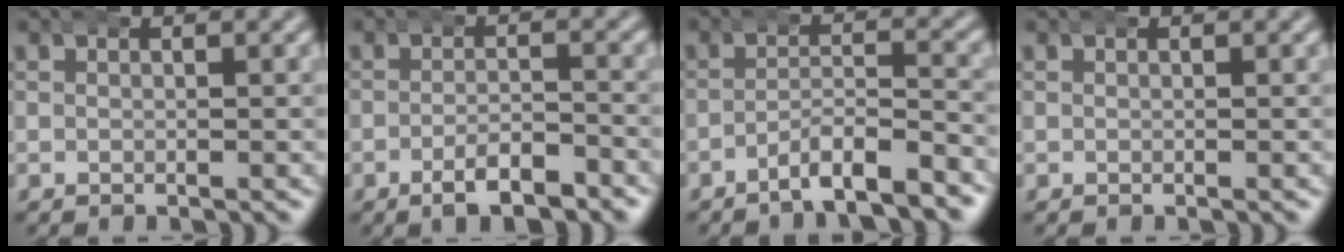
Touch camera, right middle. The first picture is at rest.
{"total": 4.1, "force": [-3.2, 1.2, 2.4], "torque": [-0.035, -0.006, -0.054]}
{"total": 5.1, "force": [-4.3, 1.4, 2.5], "torque": [-0.029, -0.002, -0.074]}
{"total": 0.0}